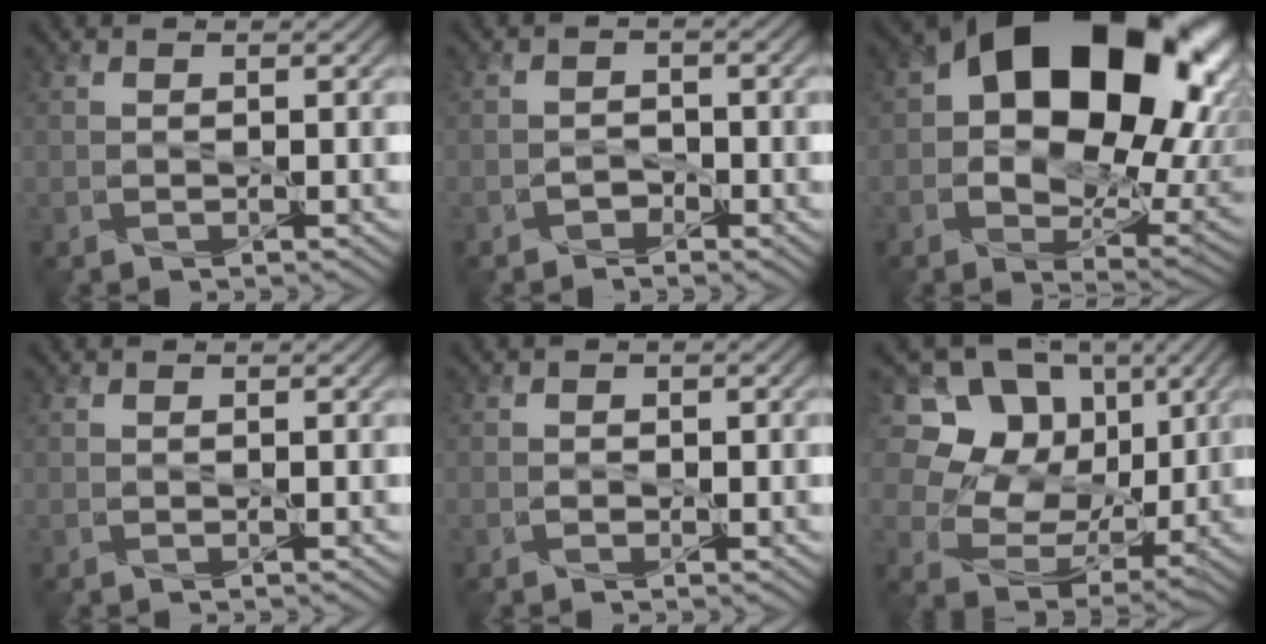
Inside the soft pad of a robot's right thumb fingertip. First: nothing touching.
{"total": 1.6, "force": [-1.4, 0.9, 0.1], "torque": [0.004, 0.007, -0.028]}
{"total": 21.2, "force": [5.9, 13.7, 15.0], "torque": [-0.225, 0.001, 0.125]}
{"total": 0.0}
{"total": 0.7, "force": [-0.4, 0.6, 0.2], "torque": [-0.003, -0.002, -0.011]}
{"total": 14.8, "force": [5.0, 11.3, 8.1], "torque": [-0.220, 0.047, 0.102]}